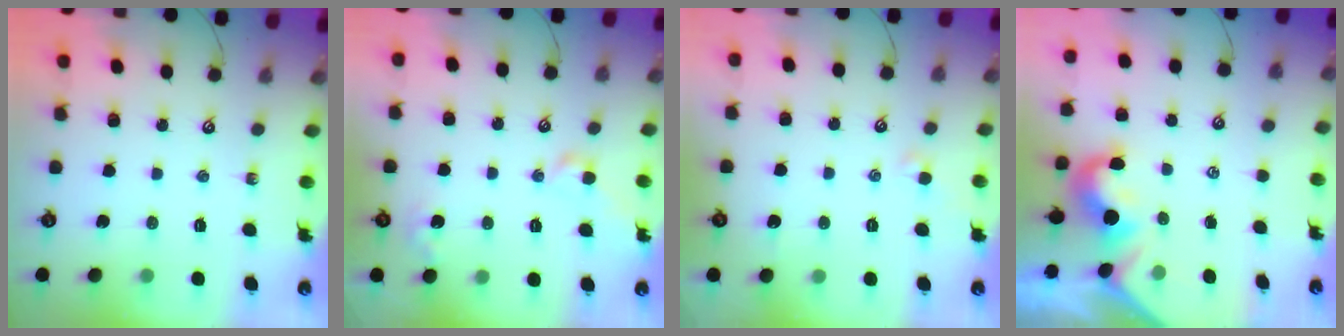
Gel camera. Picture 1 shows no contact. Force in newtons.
{"total": 5.0, "press": 4.9, "slide": 1.0}
{"total": 0.5, "press": 0.2, "slide": 0.5}
{"total": 1.9, "press": 1.7, "slide": 0.8}